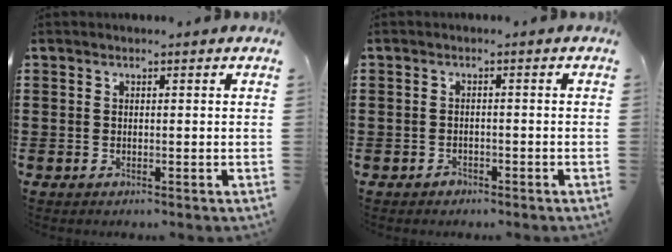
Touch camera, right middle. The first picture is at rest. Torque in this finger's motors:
{"motor_torque": [0.59, -0.09, -0.04, -0.03]}